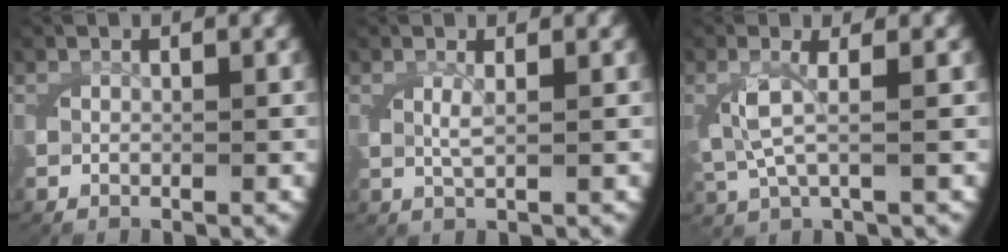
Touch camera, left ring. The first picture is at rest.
{"total": 1.6, "force": [0.5, 0.1, 1.5], "torque": [-0.036, -0.006, 0.012]}
{"total": 3.0, "force": [0.2, 1.3, 2.8], "torque": [-0.081, -0.014, 0.013]}